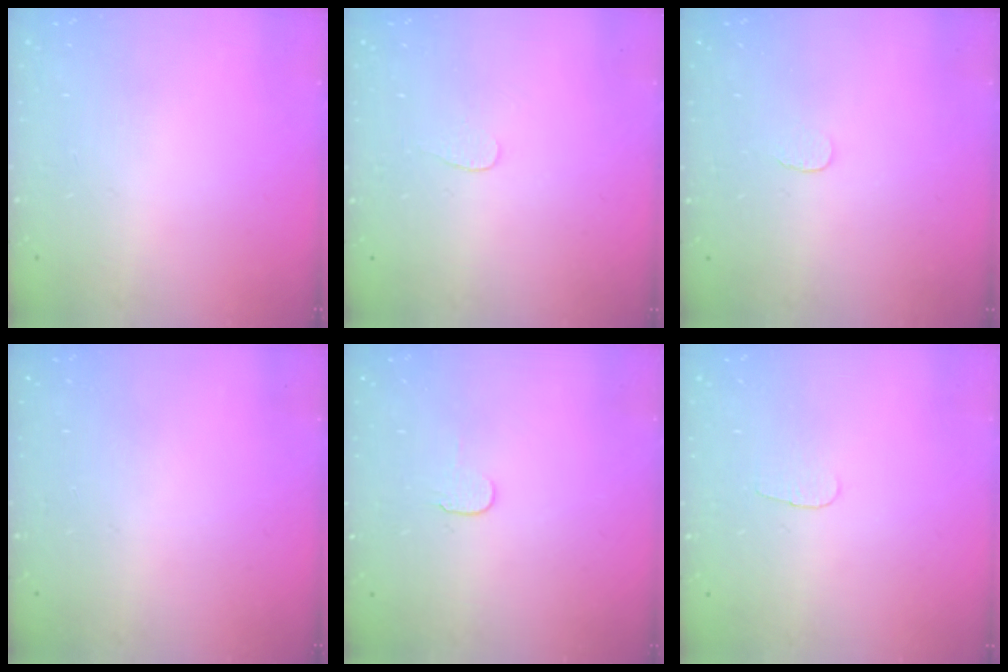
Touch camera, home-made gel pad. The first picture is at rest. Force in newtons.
{"total": 3.0, "press": 3.0, "slide": 0.2}
{"total": 2.6, "press": 2.6, "slide": 0.2}
{"total": 0.0}
{"total": 3.9, "press": 3.8, "slide": 0.4}
{"total": 2.8, "press": 2.8, "slide": 0.3}